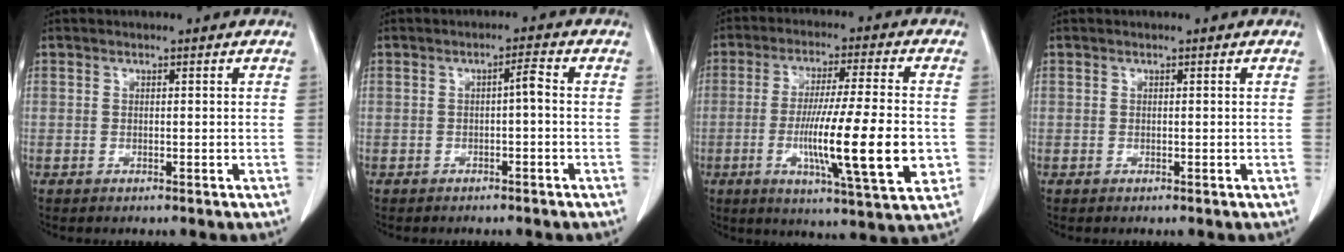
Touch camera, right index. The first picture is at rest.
{"total": 2.0, "force": [-0.4, 0.1, 1.9], "torque": [-0.030, 0.004, -0.006]}
{"total": 16.4, "force": [-3.1, 1.0, 16.1], "torque": [-0.259, -0.018, -0.048]}
{"total": 0.0}